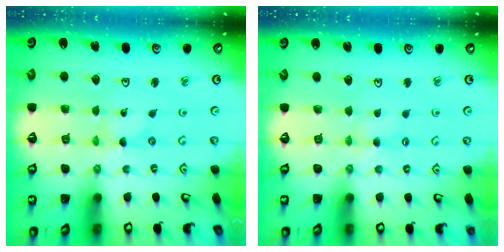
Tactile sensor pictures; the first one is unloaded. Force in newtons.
{"total": 2.8, "press": 2.8, "slide": 0.5}